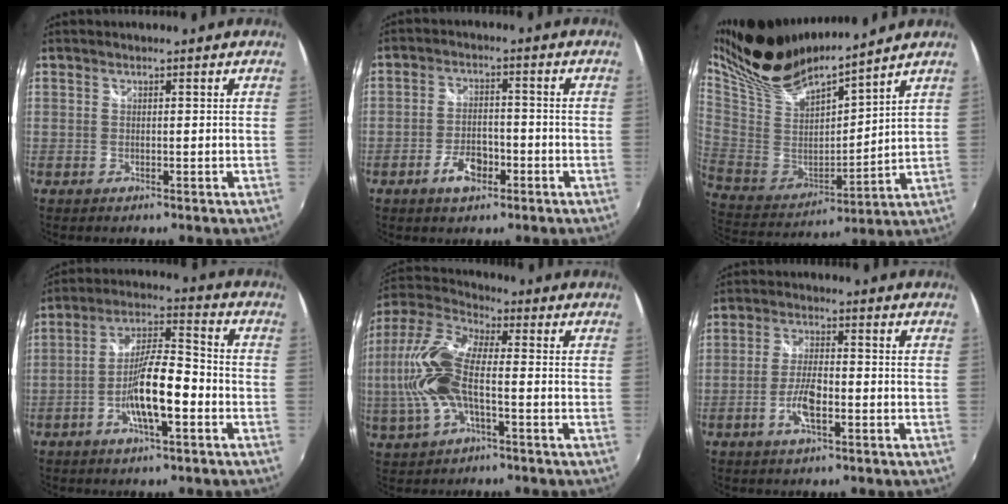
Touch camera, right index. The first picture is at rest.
{"total": 5.7, "force": [-3.1, 2.9, 3.7], "torque": [-0.079, 0.001, -0.051]}
{"total": 20.0, "force": [15.9, 5.2, 11.0], "torque": [-0.216, 0.010, 0.308]}
{"total": 11.1, "force": [-4.0, 2.5, 10.0], "torque": [-0.190, 0.005, -0.072]}
{"total": 14.6, "force": [-2.0, 6.1, 13.1], "torque": [-0.278, 0.007, -0.043]}
{"total": 5.8, "force": [-2.3, 1.8, 5.0], "torque": [-0.104, 0.000, -0.045]}